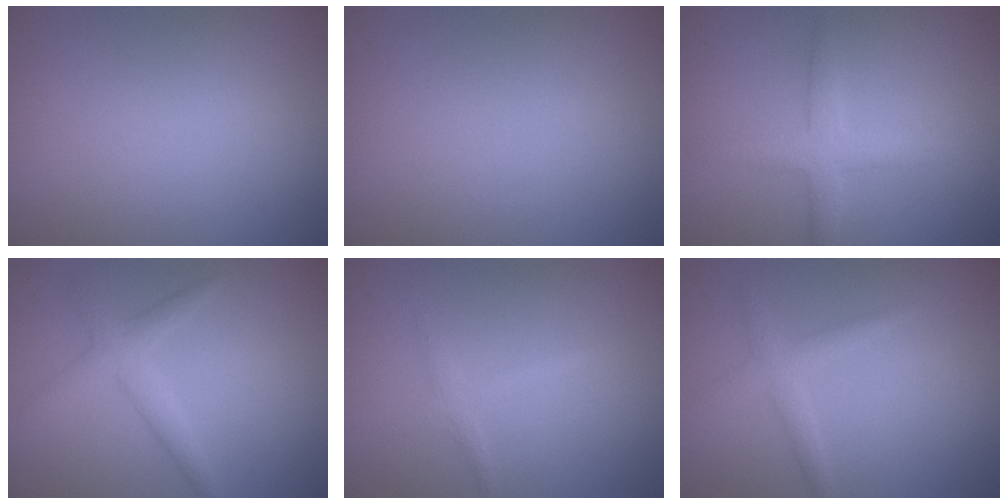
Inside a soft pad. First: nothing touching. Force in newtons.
{"total": 0.0}
{"total": 2.9, "press": 2.9, "slide": 0.1}
{"total": 2.3, "press": 2.3, "slide": 0.2}
{"total": 1.3, "press": 1.3, "slide": 0.1}
{"total": 1.7, "press": 1.7, "slide": 0.0}